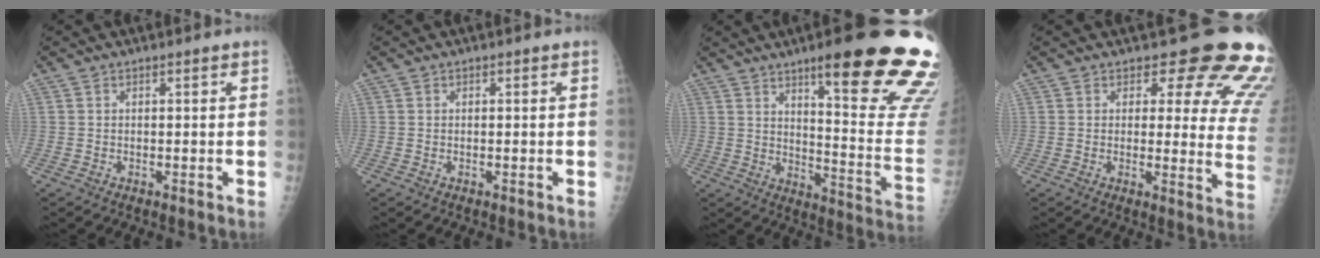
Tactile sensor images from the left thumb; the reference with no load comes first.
{"total": 0.0}
{"total": 26.0, "force": [15.9, 4.6, 20.0], "torque": [-0.203, -0.073, 0.219]}
{"total": 15.3, "force": [12.4, 5.8, 6.9], "torque": [-0.019, -0.101, 0.110]}